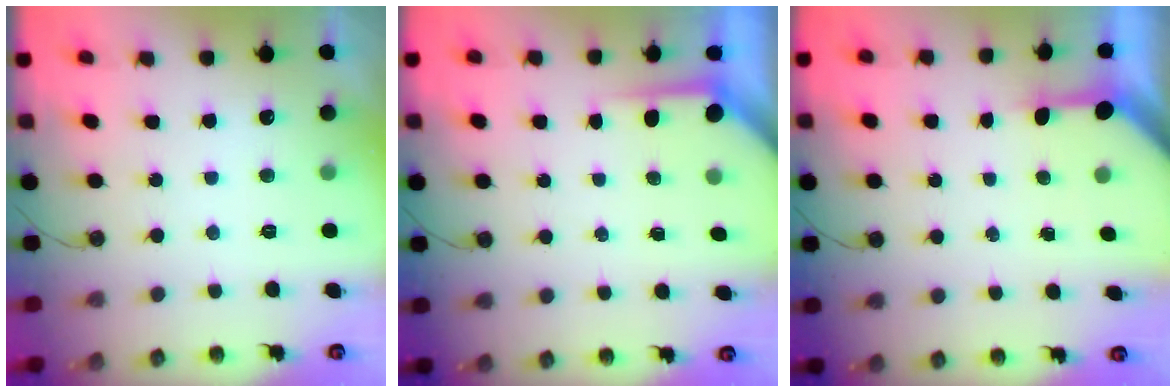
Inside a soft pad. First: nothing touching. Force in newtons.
{"total": 3.7, "press": 3.7, "slide": 0.5}
{"total": 3.5, "press": 3.5, "slide": 0.3}